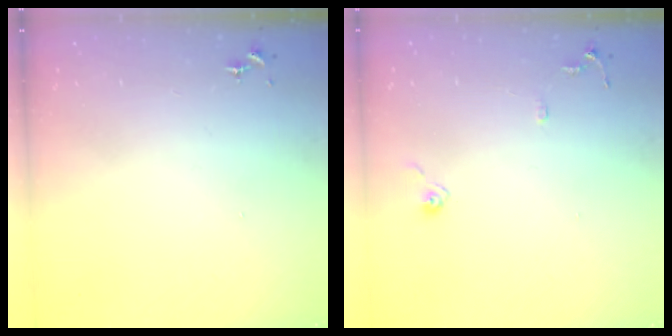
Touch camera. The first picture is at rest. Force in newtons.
{"total": 8.0, "press": 8.0, "slide": 0.8}